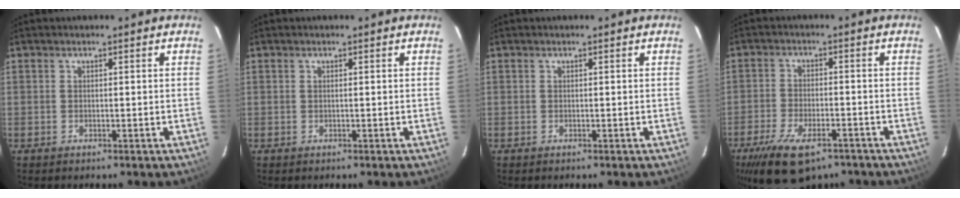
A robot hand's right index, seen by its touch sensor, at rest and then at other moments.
{"total": 0.0}
{"total": 0.0}
{"total": 13.5, "force": [-9.1, 5.8, 8.1], "torque": [-0.174, -0.026, -0.150]}